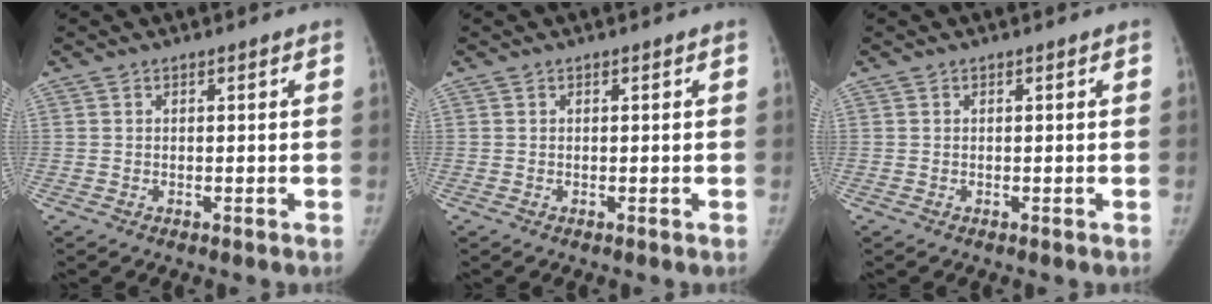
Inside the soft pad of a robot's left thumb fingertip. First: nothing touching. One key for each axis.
{"total": 0.0}
{"total": 0.0}